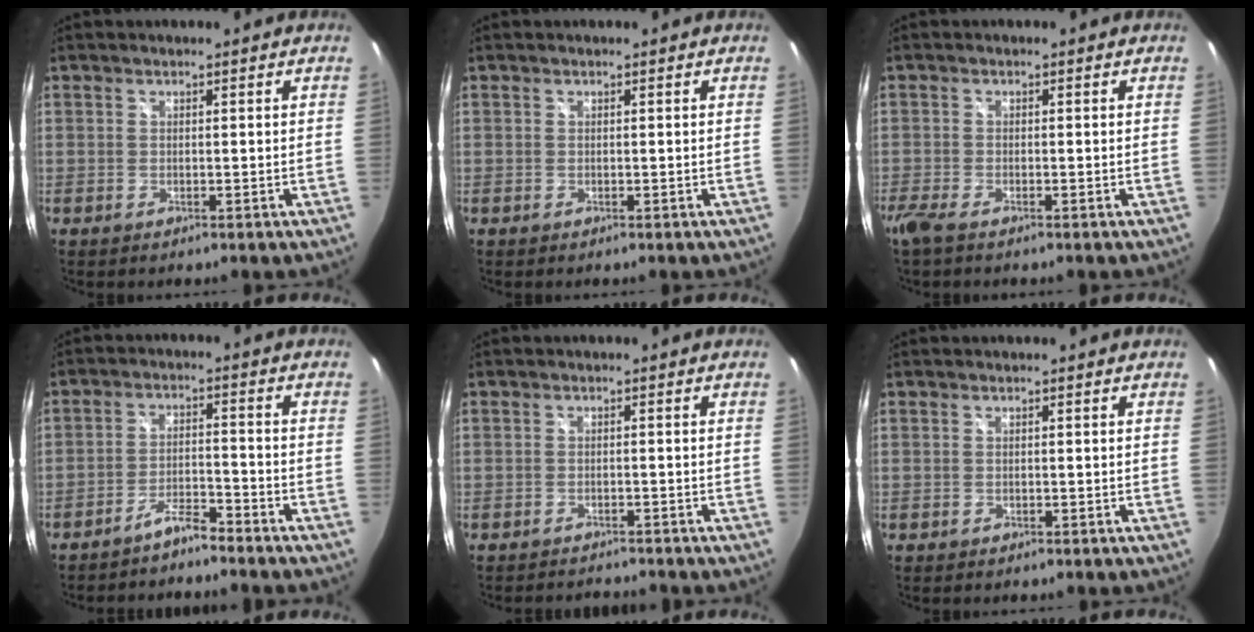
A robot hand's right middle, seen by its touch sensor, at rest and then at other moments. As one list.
[{"total": 0.0}, {"total": 2.9, "force": [-2.1, 0.4, 1.9], "torque": [-0.046, -0.010, -0.045]}, {"total": 4.3, "force": [-4.0, 0.4, 1.5], "torque": [-0.043, 0.009, -0.071]}, {"total": 3.7, "force": [-3.5, 0.7, 0.7], "torque": [-0.021, -0.007, -0.054]}, {"total": 0.0}]